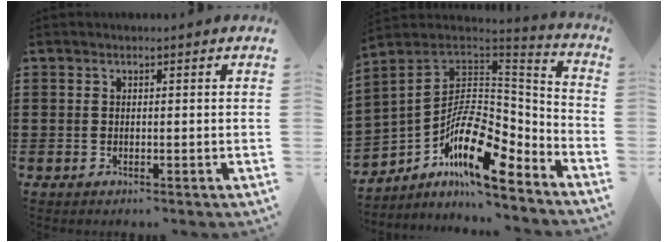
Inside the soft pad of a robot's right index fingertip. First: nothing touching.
{"total": 13.4, "force": [-6.4, 6.0, 10.1], "torque": [-0.180, 0.001, -0.127]}